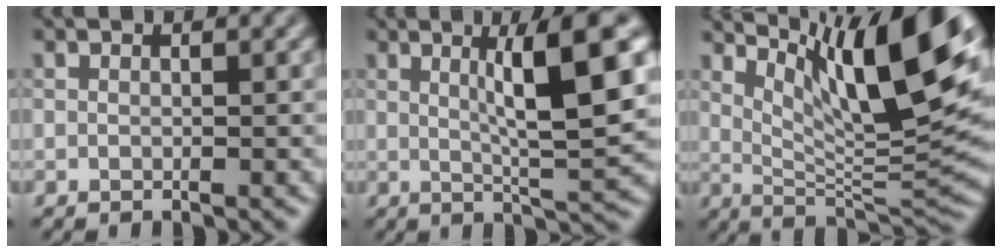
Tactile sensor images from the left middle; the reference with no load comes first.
{"total": 8.0, "force": [2.1, 1.3, 7.6], "torque": [-0.106, 0.004, 0.034]}
{"total": 12.5, "force": [6.0, 2.4, 10.6], "torque": [-0.164, 0.002, 0.110]}